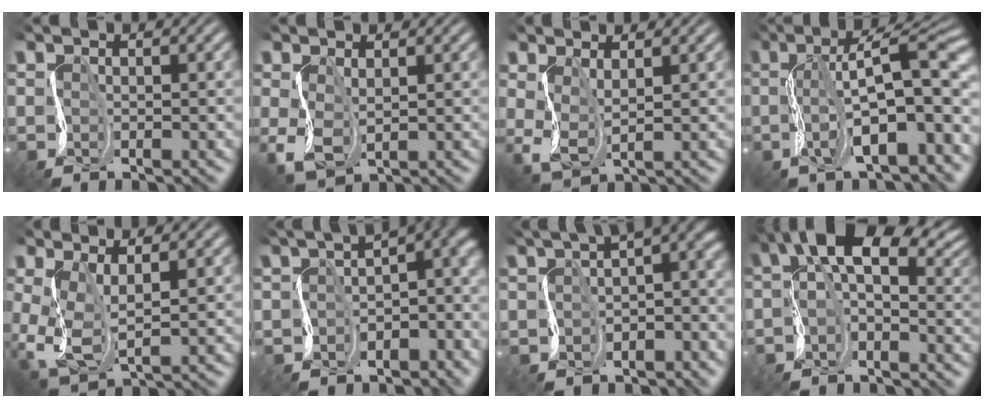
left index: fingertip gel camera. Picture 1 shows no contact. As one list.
[{"total": 1.8, "force": [-0.4, 1.1, 1.4], "torque": [-0.060, -0.004, 0.003]}, {"total": 1.7, "force": [0.5, 0.8, 1.5], "torque": [-0.060, -0.006, 0.018]}, {"total": 9.4, "force": [-1.0, 2.3, 9.1], "torque": [-0.131, 0.019, -0.016]}, {"total": 3.4, "force": [-0.8, 1.6, 2.9], "torque": [-0.090, -0.007, -0.006]}, {"total": 6.5, "force": [-1.4, 3.5, 5.3], "torque": [-0.053, 0.000, -0.015]}, {"total": 5.6, "force": [0.5, 2.7, 4.9], "torque": [-0.058, 0.005, 0.013]}, {"total": 9.5, "force": [2.8, 5.6, 7.2], "torque": [-0.110, 0.012, 0.042]}]